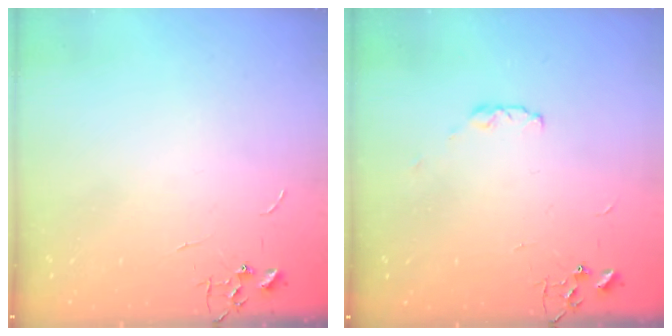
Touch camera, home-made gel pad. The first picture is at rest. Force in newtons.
{"total": 3.5, "press": 3.5, "slide": 0.5}